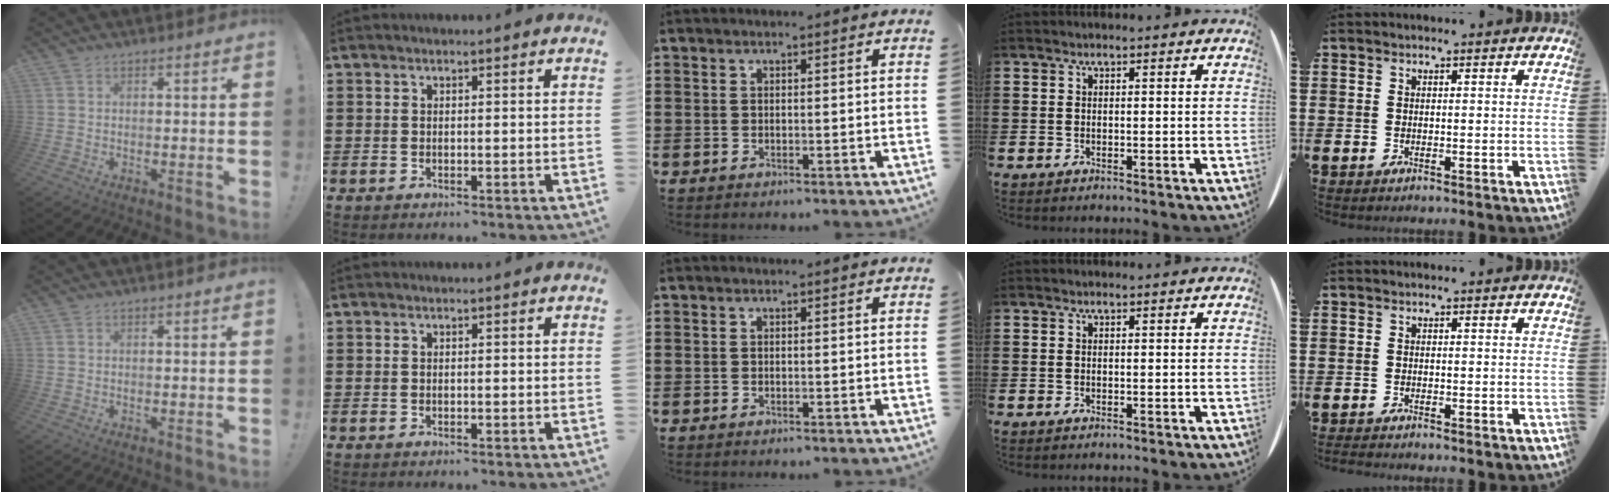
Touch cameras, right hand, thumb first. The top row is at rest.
{"little": {"total": 0.5, "force": [-0.5, 0.0, 0.1], "torque": [-0.002, -0.002, -0.011]}}